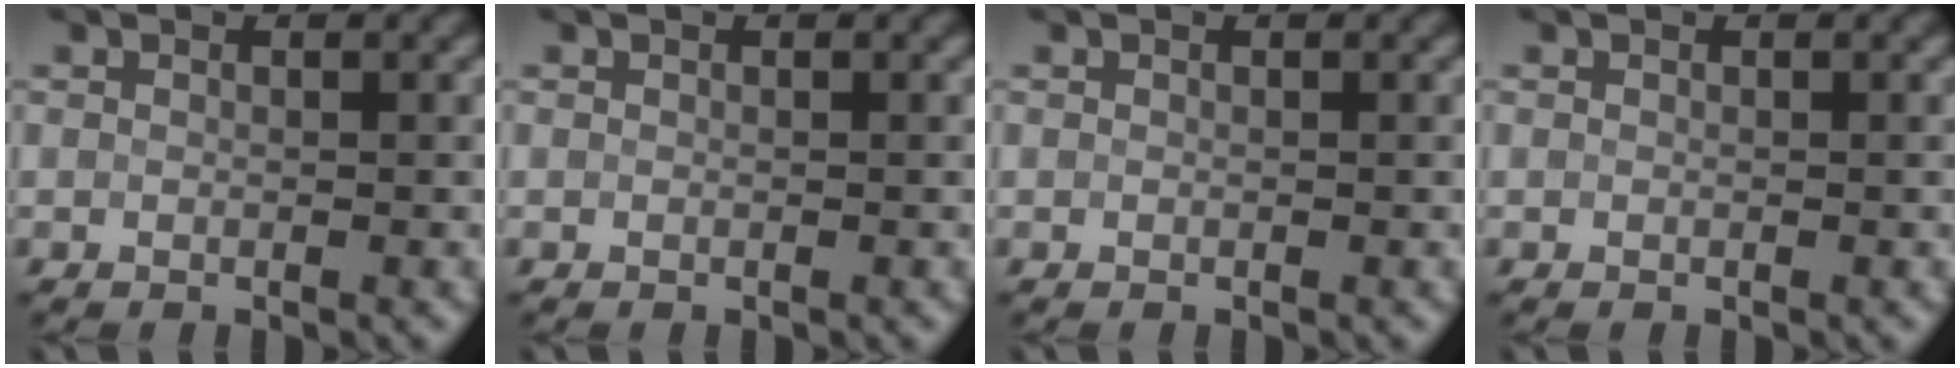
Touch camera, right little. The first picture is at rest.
{"total": 0.0}
{"total": 0.0}
{"total": 0.0}